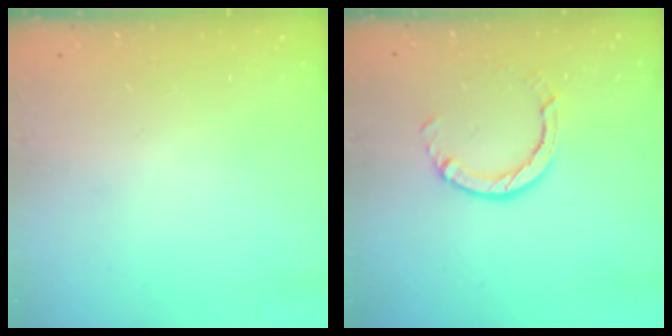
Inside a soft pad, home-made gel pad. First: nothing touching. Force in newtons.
{"total": 3.1, "press": 3.0, "slide": 0.5}